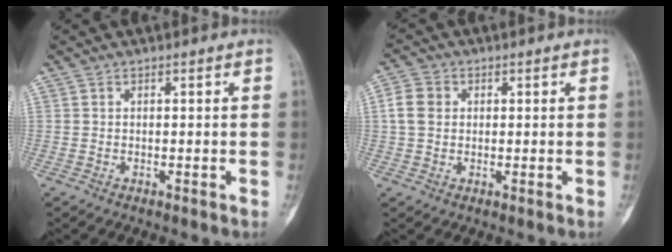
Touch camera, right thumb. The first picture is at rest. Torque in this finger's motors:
{"motor_torque": [0.76, 0.54, 0.36, -0.13, 0.03]}